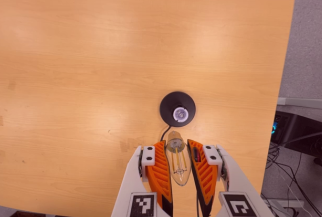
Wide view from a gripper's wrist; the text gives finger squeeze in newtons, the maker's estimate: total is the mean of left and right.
{"total": 21.1, "left": 23.0, "right": 19.2}